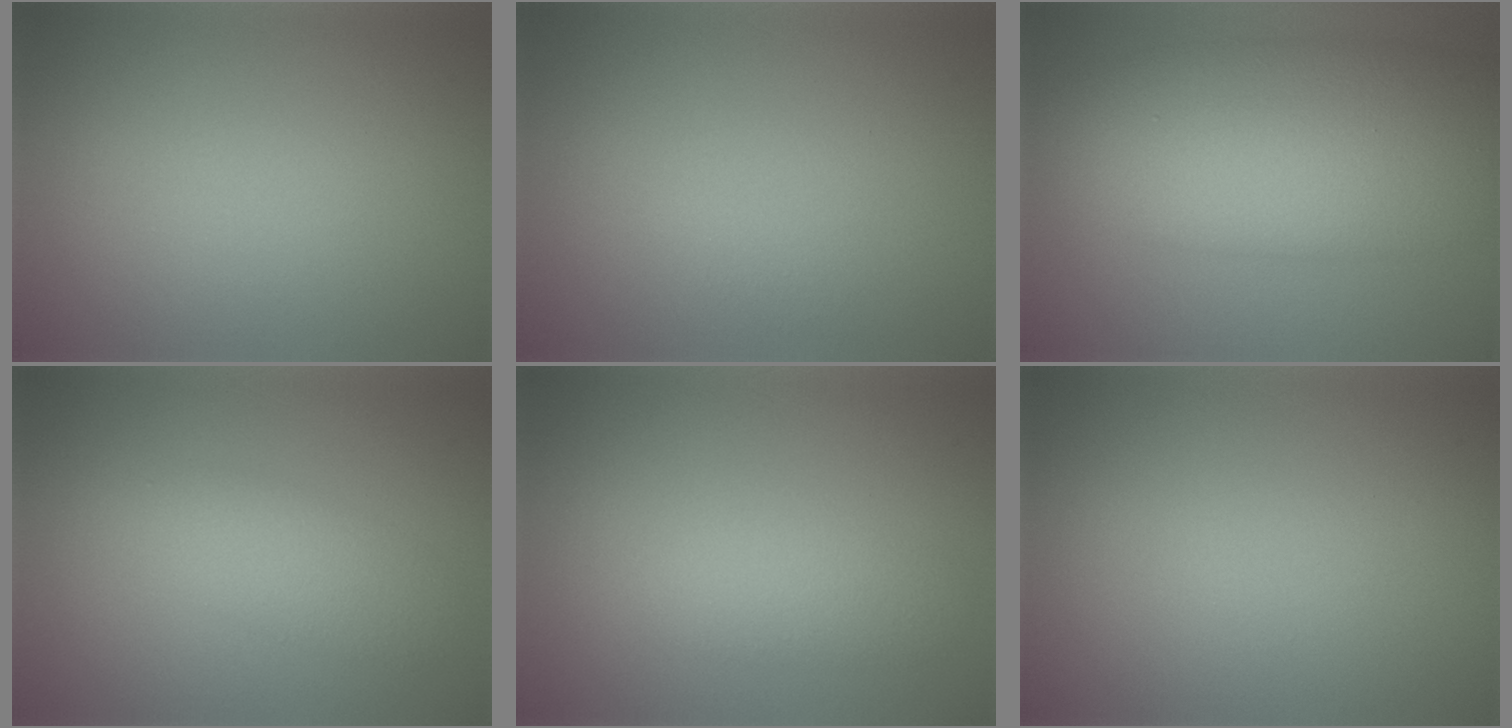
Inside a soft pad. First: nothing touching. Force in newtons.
{"total": 0.6, "press": 0.6, "slide": 0.0}
{"total": 11.5, "press": 11.5, "slide": 0.2}
{"total": 2.4, "press": 2.4, "slide": 0.1}
{"total": 2.1, "press": 2.1, "slide": 0.1}
{"total": 0.0}